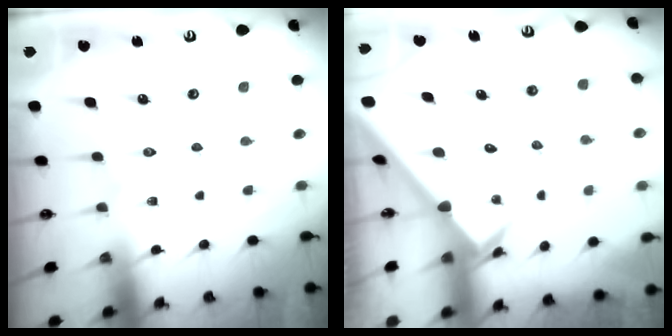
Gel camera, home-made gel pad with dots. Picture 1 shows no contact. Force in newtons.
{"total": 2.4, "press": 2.4, "slide": 0.2}